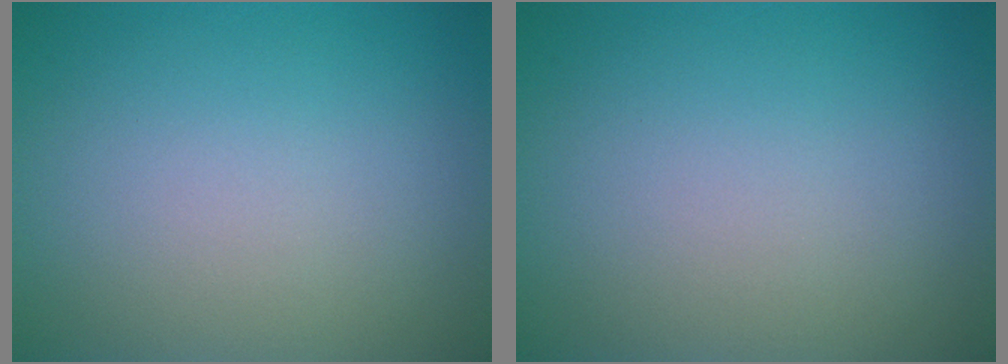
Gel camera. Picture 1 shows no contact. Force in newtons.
{"total": 0.0}